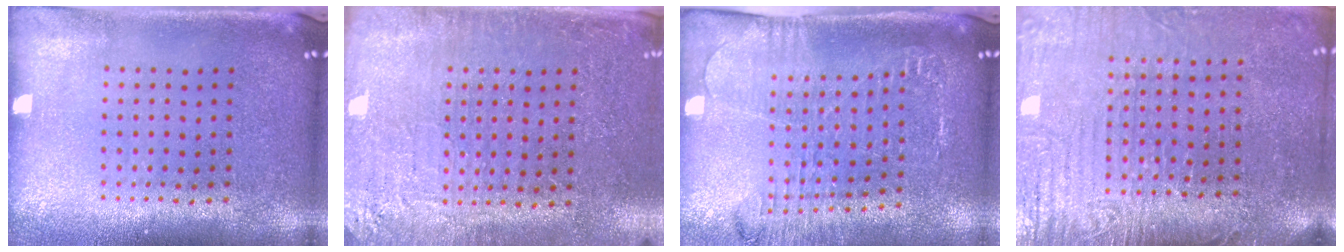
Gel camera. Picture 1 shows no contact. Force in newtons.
{"total": 2.8, "press": 2.7, "slide": 0.6}
{"total": 1.9, "press": 1.9, "slide": 0.3}
{"total": 3.8, "press": 3.4, "slide": 1.7}